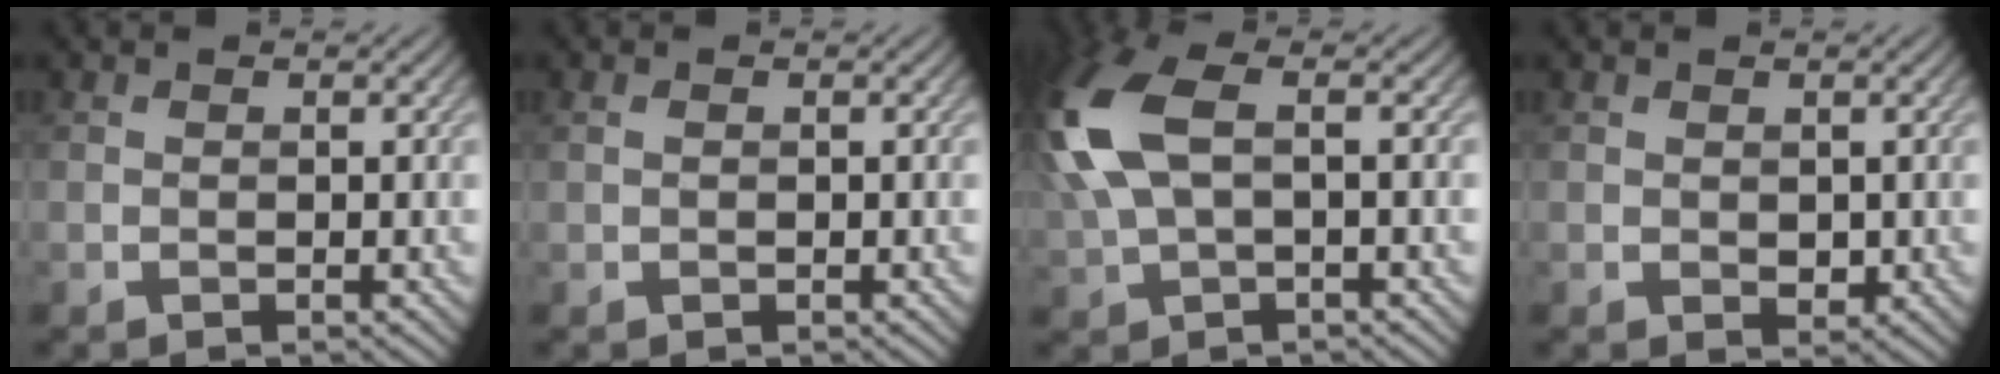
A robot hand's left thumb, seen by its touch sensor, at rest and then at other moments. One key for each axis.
{"total": 0.6, "fx": 0.1, "fy": 0.3, "fz": 0.5, "tx": -0.010, "ty": 0.004, "tz": 0.002}
{"total": 10.3, "fx": 1.7, "fy": 4.9, "fz": 9.0, "tx": -0.249, "ty": 0.016, "tz": 0.028}
{"total": 1.1, "fx": 0.2, "fy": 0.8, "fz": 0.6, "tx": -0.014, "ty": -0.006, "tz": 0.008}